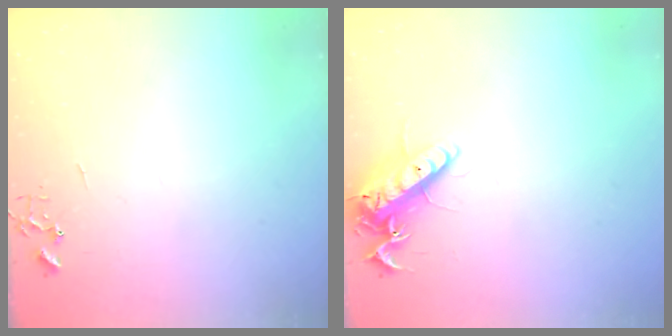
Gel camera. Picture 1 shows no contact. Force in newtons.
{"total": 14.2, "press": 14.2, "slide": 1.4}